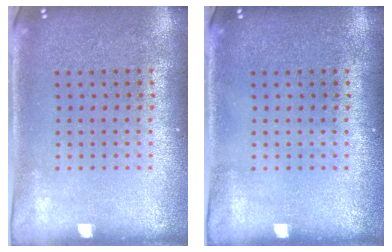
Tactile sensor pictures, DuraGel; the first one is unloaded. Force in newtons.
{"total": 0.0}